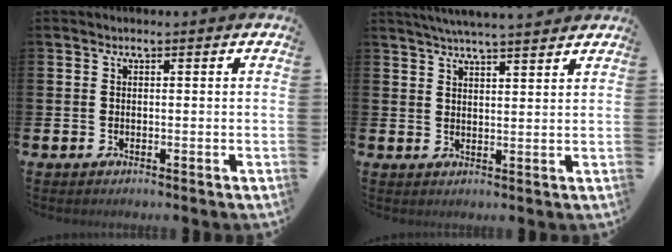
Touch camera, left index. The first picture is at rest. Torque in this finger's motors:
{"motor_torque": [0.90, -1.24, 0.50, 0.13]}